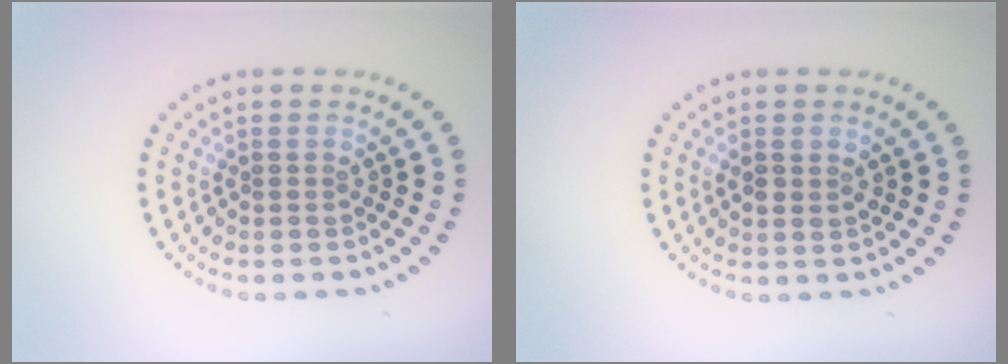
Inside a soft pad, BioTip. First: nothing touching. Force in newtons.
{"total": 1.4, "press": 1.3, "slide": 0.2}